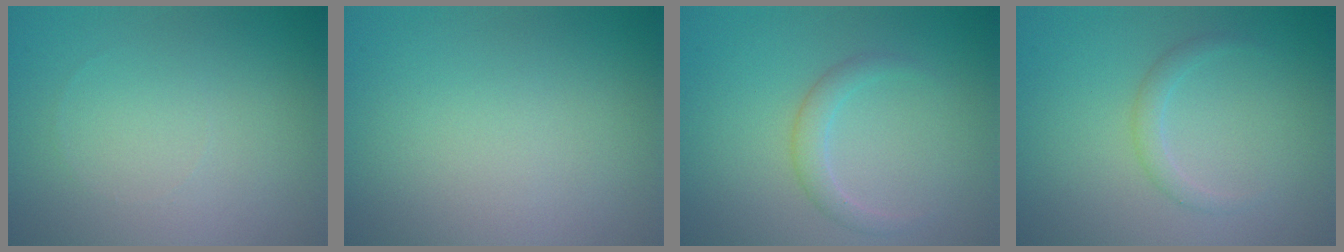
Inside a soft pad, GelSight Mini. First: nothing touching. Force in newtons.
{"total": 0.0}
{"total": 1.7, "press": 1.7, "slide": 0.1}
{"total": 1.2, "press": 1.2, "slide": 0.0}